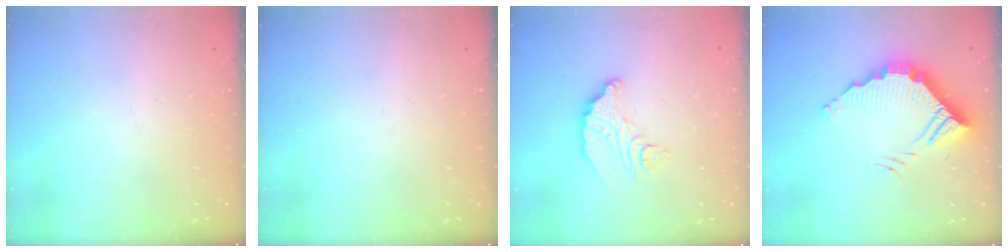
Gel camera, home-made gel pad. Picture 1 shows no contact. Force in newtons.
{"total": 0.0}
{"total": 10.4, "press": 10.4, "slide": 0.9}
{"total": 14.3, "press": 14.3, "slide": 0.3}